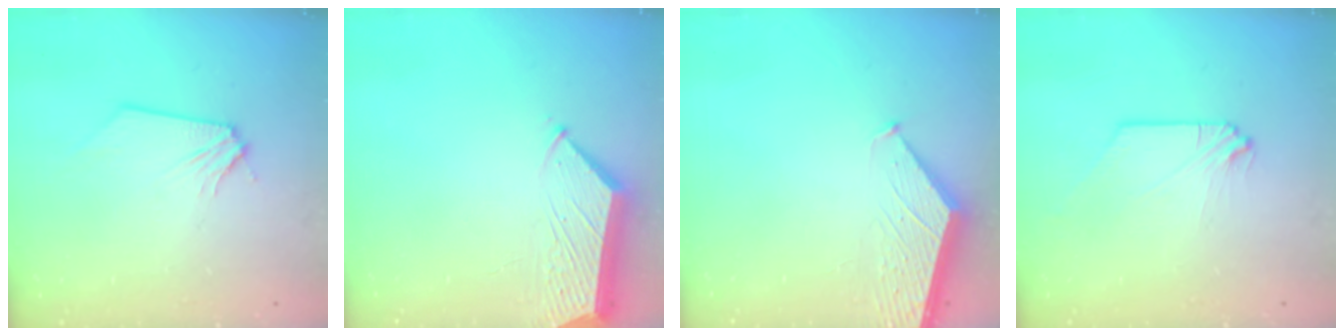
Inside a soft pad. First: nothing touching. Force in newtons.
{"total": 5.4, "press": 5.3, "slide": 0.6}
{"total": 1.5, "press": 1.5, "slide": 0.2}
{"total": 0.0}